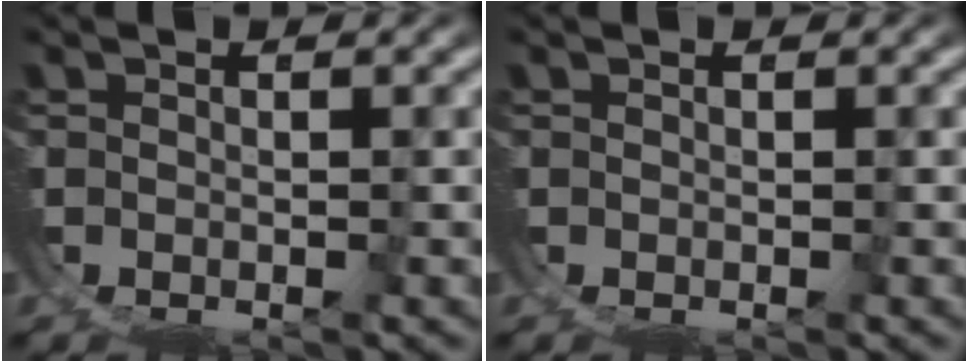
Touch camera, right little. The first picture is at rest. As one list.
[{"total": 0.0}]